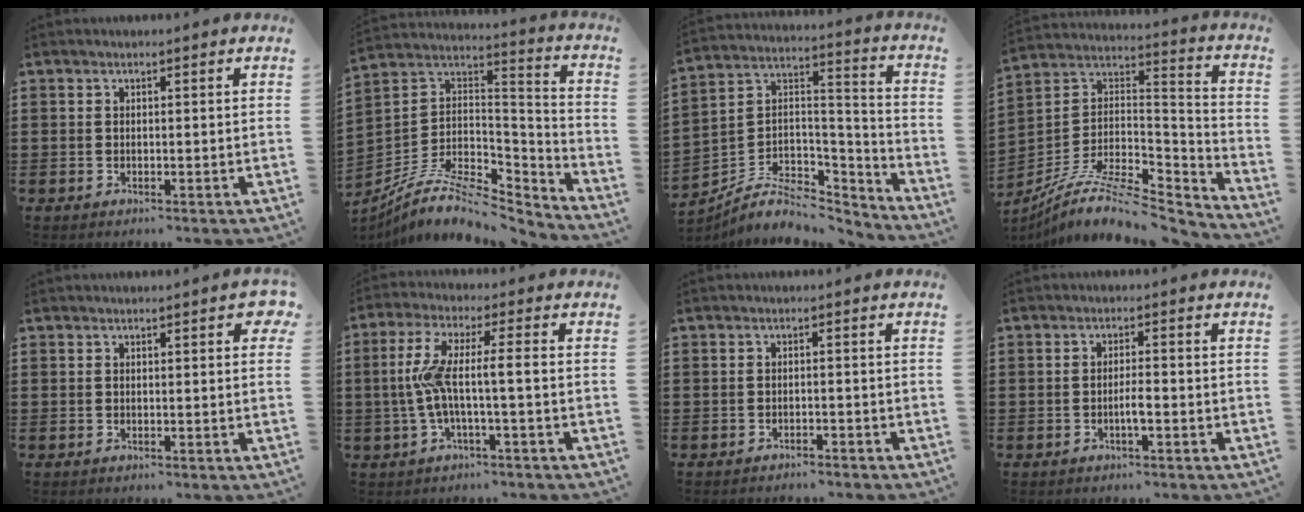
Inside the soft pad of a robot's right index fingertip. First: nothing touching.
{"total": 8.8, "force": [-6.7, 3.3, 4.7], "torque": [-0.096, 0.002, -0.130]}
{"total": 7.0, "force": [-4.9, 4.1, 2.8], "torque": [-0.068, 0.000, -0.094]}
{"total": 10.7, "force": [-8.2, 3.2, 6.1], "torque": [-0.117, 0.008, -0.160]}
{"total": 0.8, "force": [0.2, 0.4, 0.7], "torque": [0.001, -0.001, -0.001]}
{"total": 7.2, "force": [-1.1, 0.3, 7.1], "torque": [-0.156, -0.012, -0.034]}
{"total": 1.4, "force": [-1.4, 0.0, 0.2], "torque": [-0.008, -0.001, -0.029]}
{"total": 2.4, "force": [-0.9, 0.2, 2.2], "torque": [-0.041, 0.000, -0.017]}